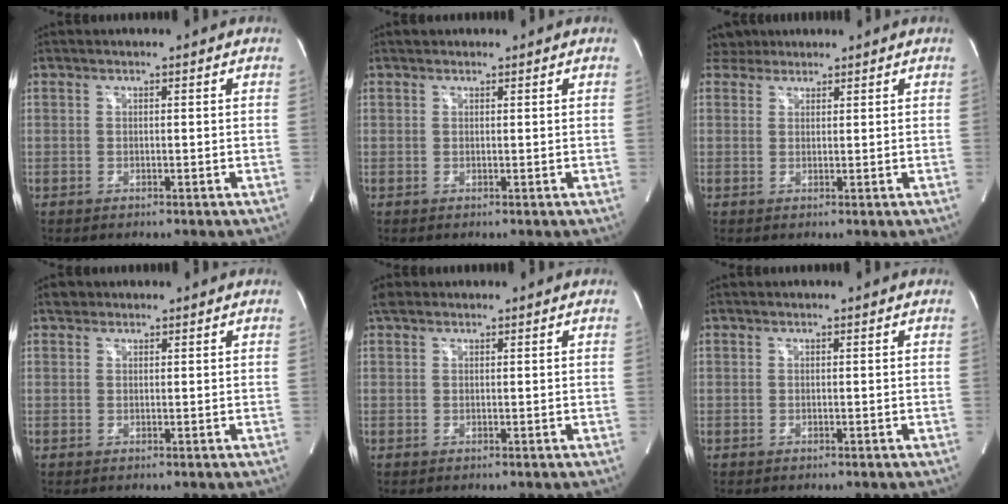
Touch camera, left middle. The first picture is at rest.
{"total": 0.7, "force": [0.6, 0.4, 0.0], "torque": [-0.007, 0.007, 0.010]}
{"total": 2.7, "force": [2.4, 1.2, -0.2], "torque": [-0.002, 0.015, 0.042]}
{"total": 1.3, "force": [1.0, 0.8, 0.1], "torque": [0.001, 0.009, 0.012]}
{"total": 1.7, "force": [1.3, 0.9, 0.5], "torque": [-0.018, 0.019, 0.023]}
{"total": 0.0}